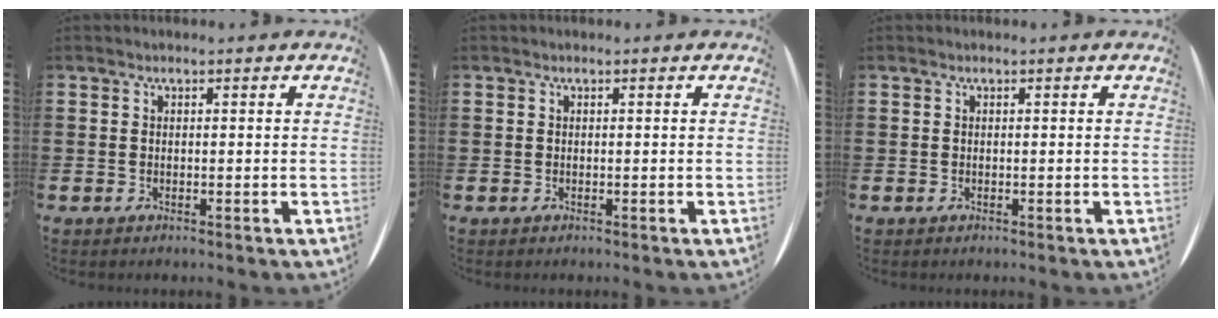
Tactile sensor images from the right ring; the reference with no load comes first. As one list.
[{"total": 0.0}, {"total": 0.0}]